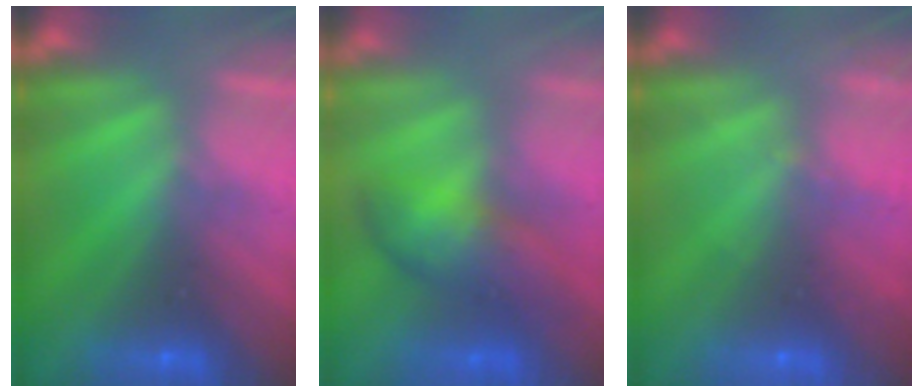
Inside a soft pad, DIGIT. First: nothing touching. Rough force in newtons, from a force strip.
{"total": 6.3}
{"total": 2.0}